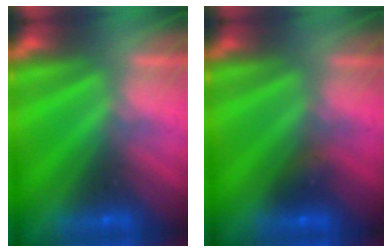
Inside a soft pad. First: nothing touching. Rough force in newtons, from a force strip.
{"total": 2.2}